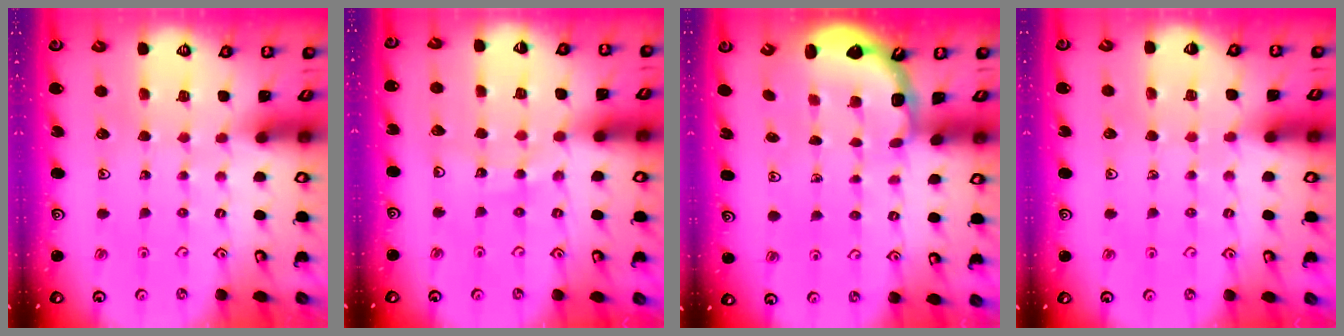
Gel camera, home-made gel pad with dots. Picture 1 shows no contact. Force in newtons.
{"total": 10.2, "press": 10.1, "slide": 1.3}
{"total": 2.5, "press": 2.1, "slide": 1.3}
{"total": 3.3, "press": 3.3, "slide": 0.5}